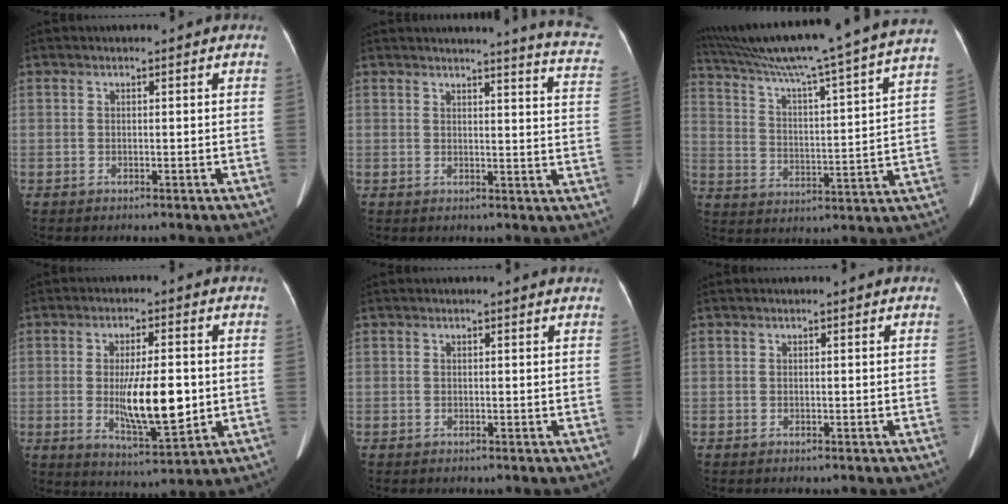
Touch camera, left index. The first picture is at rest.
{"total": 12.8, "force": [12.2, -0.4, 4.0], "torque": [-0.033, -0.086, 0.105]}
{"total": 28.3, "force": [24.5, -2.0, 14.1], "torque": [-0.235, -0.041, 0.342]}
{"total": 10.7, "force": [-0.8, 2.8, 10.3], "torque": [-0.179, -0.016, -0.005]}
{"total": 1.4, "force": [1.4, 0.0, 0.2], "torque": [-0.014, 0.000, 0.008]}
{"total": 0.0}